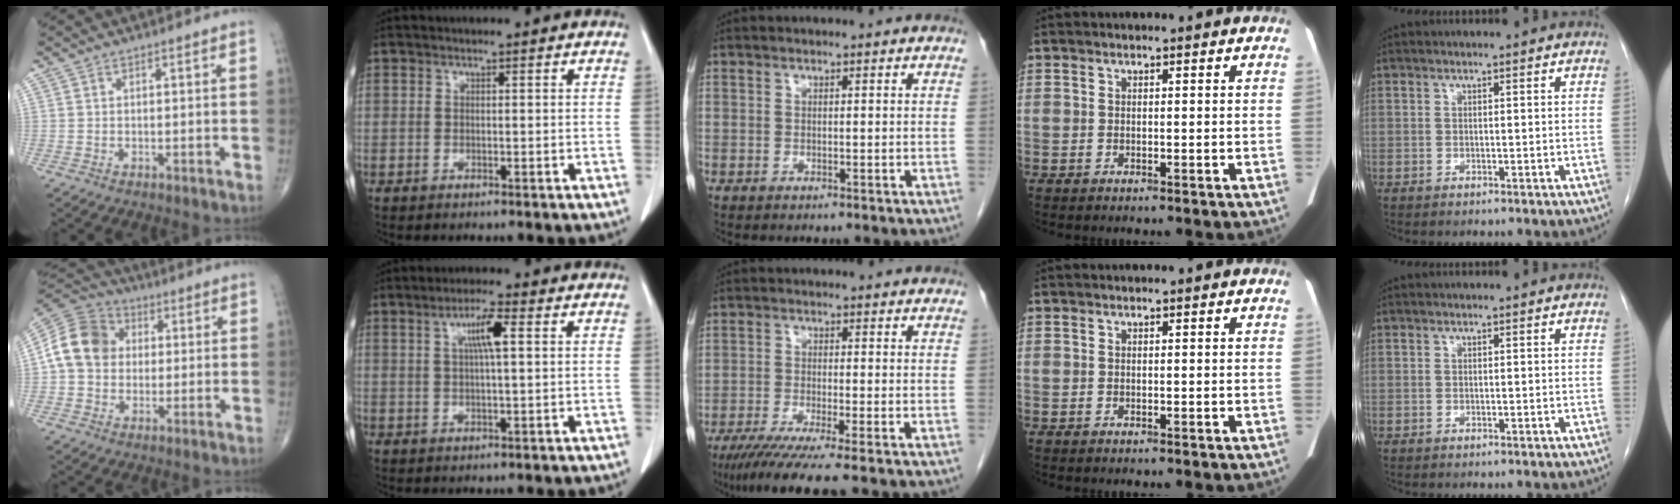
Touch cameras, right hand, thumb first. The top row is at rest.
{"thumb": {"total": 12.5, "force": [1.1, 10.5, 6.8], "torque": [-0.111, 0.025, 0.008]}, "index": {"total": 4.9, "force": [1.4, 0.4, 4.7], "torque": [-0.086, 0.005, 0.025]}, "middle": {"total": 8.2, "force": [-6.2, -0.9, 5.2], "torque": [-0.079, -0.026, -0.103]}}